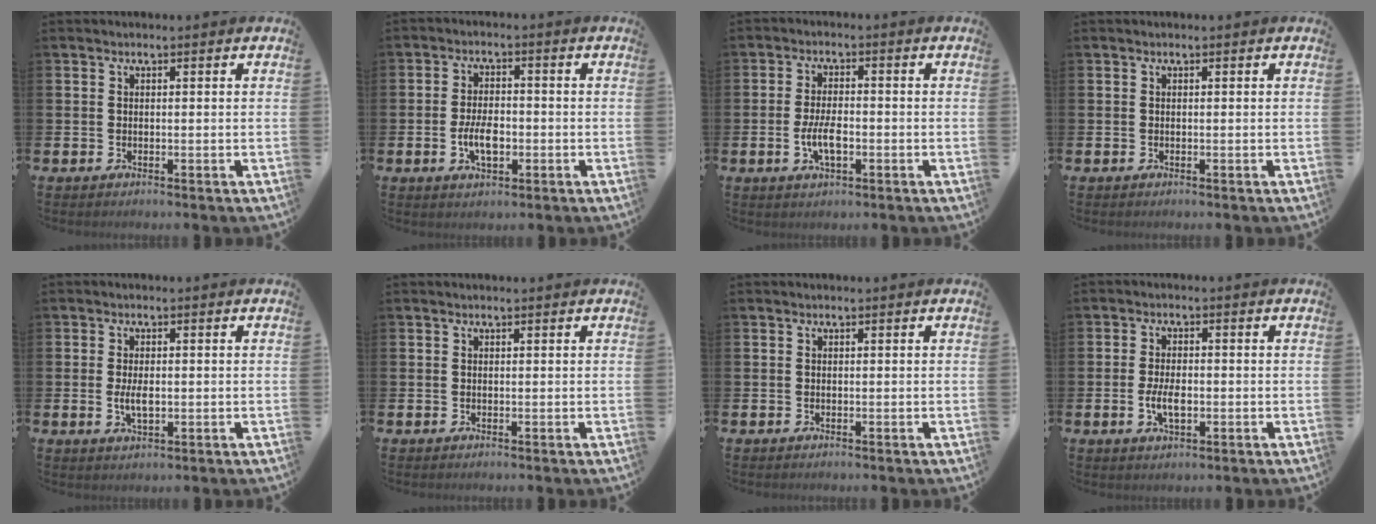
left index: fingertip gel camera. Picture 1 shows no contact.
{"total": 4.6, "force": [-1.0, 2.5, 3.8], "torque": [-0.065, 0.000, -0.022]}
{"total": 4.3, "force": [-1.1, 1.9, 3.7], "torque": [-0.071, 0.003, -0.020]}
{"total": 0.0}
{"total": 2.9, "force": [-0.1, 1.4, 2.6], "torque": [-0.040, -0.001, -0.004]}
{"total": 0.0}
{"total": 0.0}
{"total": 3.8, "force": [-0.6, 1.9, 3.2], "torque": [-0.050, 0.001, -0.013]}